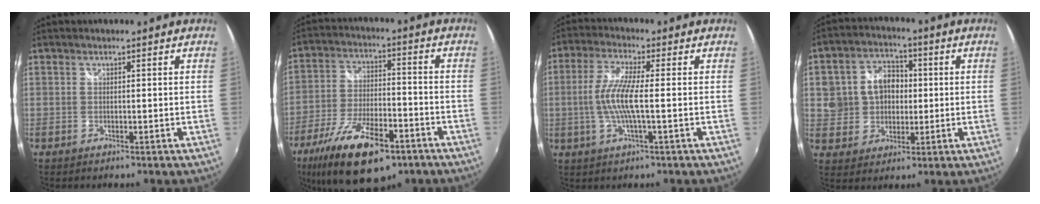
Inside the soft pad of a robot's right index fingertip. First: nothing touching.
{"total": 19.5, "force": [-12.1, 7.8, 13.1], "torque": [-0.263, -0.034, -0.200]}
{"total": 8.1, "force": [-0.9, 0.8, 8.0], "torque": [-0.169, 0.000, -0.019]}
{"total": 10.3, "force": [1.2, 9.0, 4.7], "torque": [-0.111, 0.028, 0.029]}